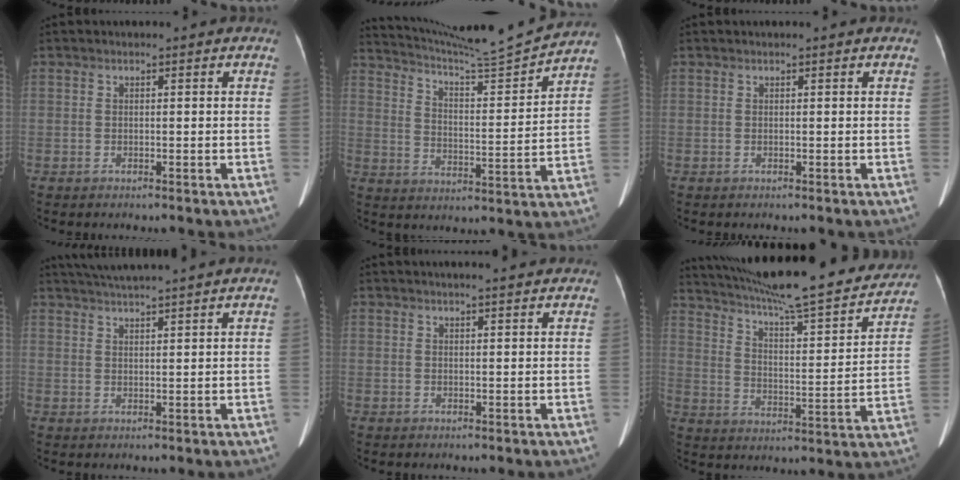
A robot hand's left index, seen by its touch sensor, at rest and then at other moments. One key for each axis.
{"total": 14.5, "fx": 13.9, "fy": -2.4, "fz": 3.2, "tx": -0.066, "ty": -0.037, "tz": 0.216}
{"total": 0.0}
{"total": 8.7, "fx": 7.8, "fy": -1.2, "fz": 3.5, "tx": -0.061, "ty": 0.025, "tz": 0.114}
{"total": 6.1, "fx": 5.6, "fy": 0.3, "fz": 2.6, "tx": -0.034, "ty": 0.016, "tz": 0.062}
{"total": 27.2, "fx": 23.8, "fy": 3.0, "fz": 12.8, "tx": -0.213, "ty": -0.028, "tz": 0.327}